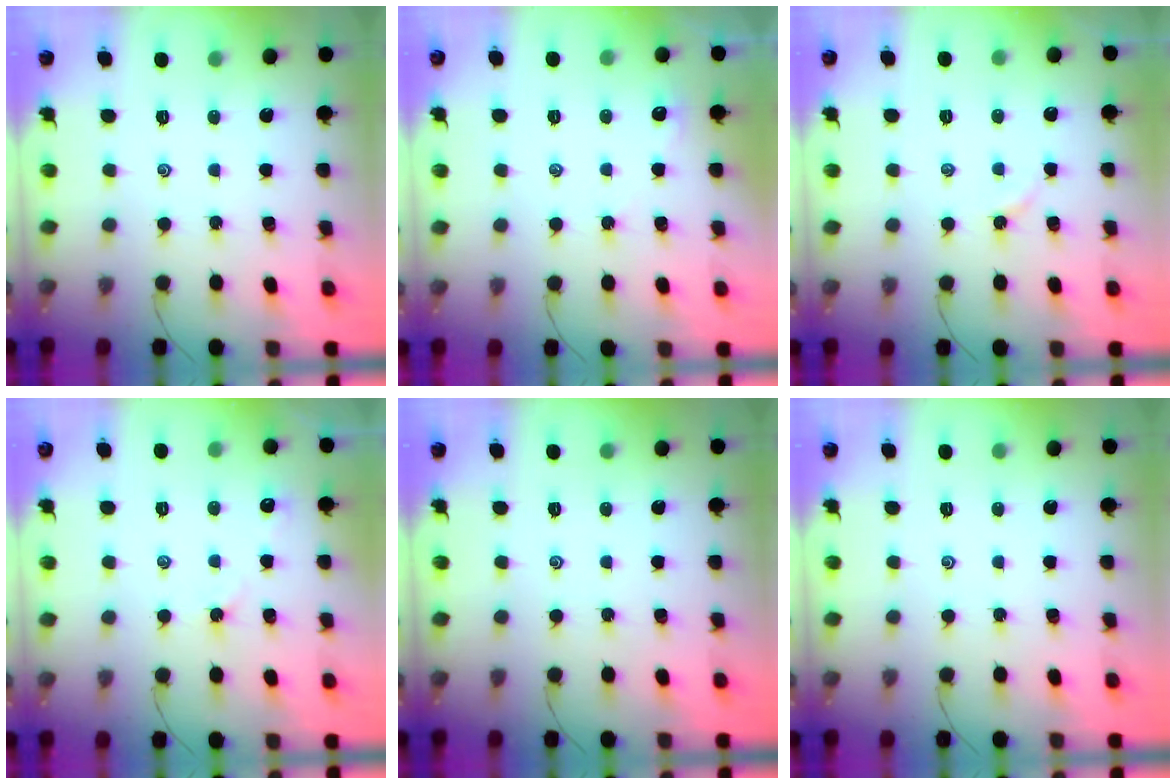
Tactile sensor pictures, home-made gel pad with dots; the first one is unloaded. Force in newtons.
{"total": 2.0, "press": 2.0, "slide": 0.3}
{"total": 2.2, "press": 2.2, "slide": 0.3}
{"total": 3.0, "press": 2.9, "slide": 0.4}
{"total": 0.0}
{"total": 0.0}